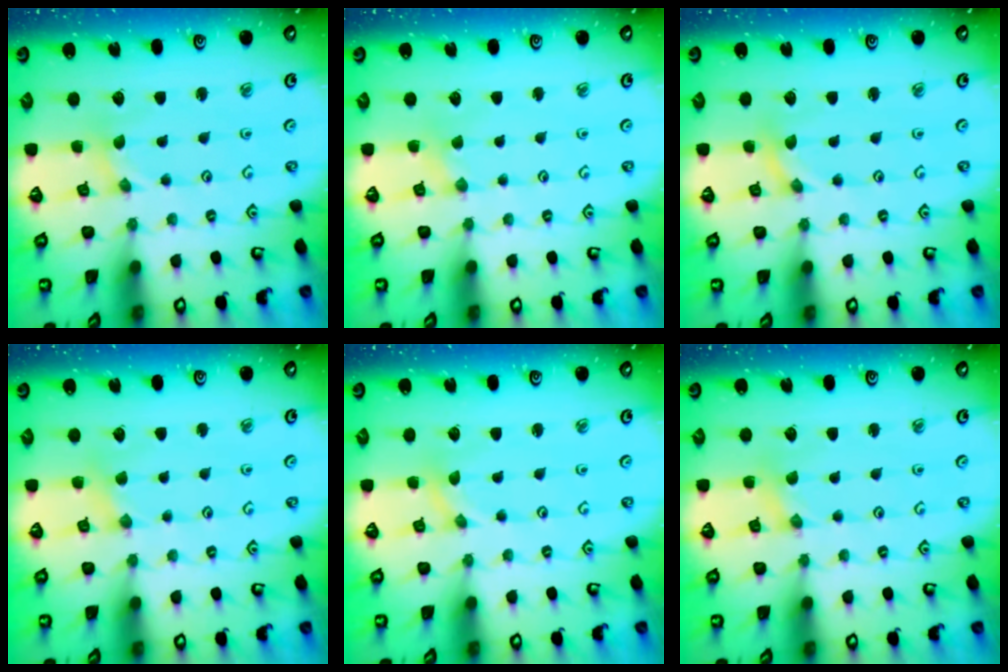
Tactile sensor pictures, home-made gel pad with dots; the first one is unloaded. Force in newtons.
{"total": 1.8, "press": 1.8, "slide": 0.3}
{"total": 0.0}
{"total": 2.8, "press": 2.8, "slide": 0.4}
{"total": 0.0}
{"total": 1.0, "press": 1.0, "slide": 0.1}